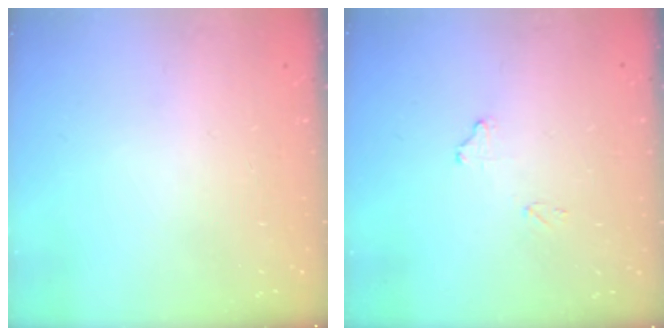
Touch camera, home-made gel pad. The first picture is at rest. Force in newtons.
{"total": 7.9, "press": 7.8, "slide": 0.7}